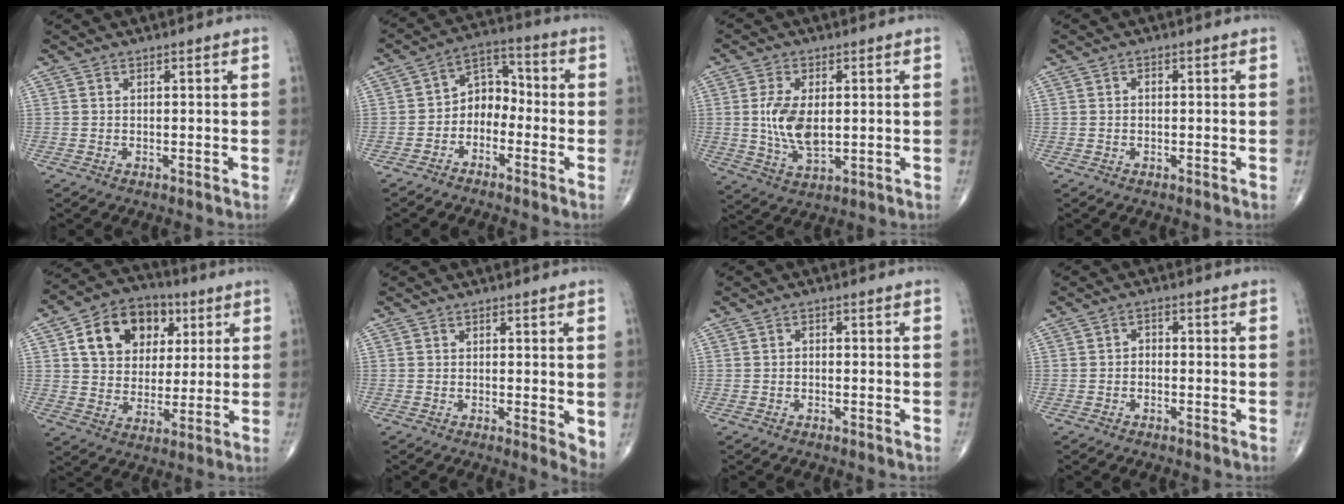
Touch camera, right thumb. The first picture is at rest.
{"total": 7.2, "force": [-2.5, 5.3, 4.1], "torque": [-0.039, 0.044, -0.061]}
{"total": 9.0, "force": [0.5, 4.7, 7.6], "torque": [-0.150, -0.011, 0.017]}
{"total": 0.8, "force": [-0.1, 0.5, 0.6], "torque": [-0.007, 0.001, -0.004]}
{"total": 15.6, "force": [5.5, 11.7, 8.7], "torque": [-0.110, -0.005, 0.089]}
{"total": 3.7, "force": [0.3, 1.2, 3.5], "torque": [-0.048, -0.013, 0.003]}
{"total": 0.9, "force": [-0.3, 0.6, 0.5], "torque": [-0.004, 0.004, -0.009]}
{"total": 1.5, "force": [-0.6, 1.1, 0.8], "torque": [-0.006, 0.010, -0.016]}